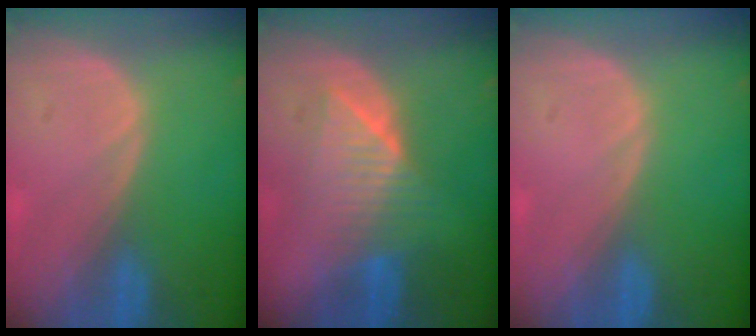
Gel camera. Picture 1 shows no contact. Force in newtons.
{"total": 6.5, "press": 6.4, "slide": 0.9}
{"total": 0.0}